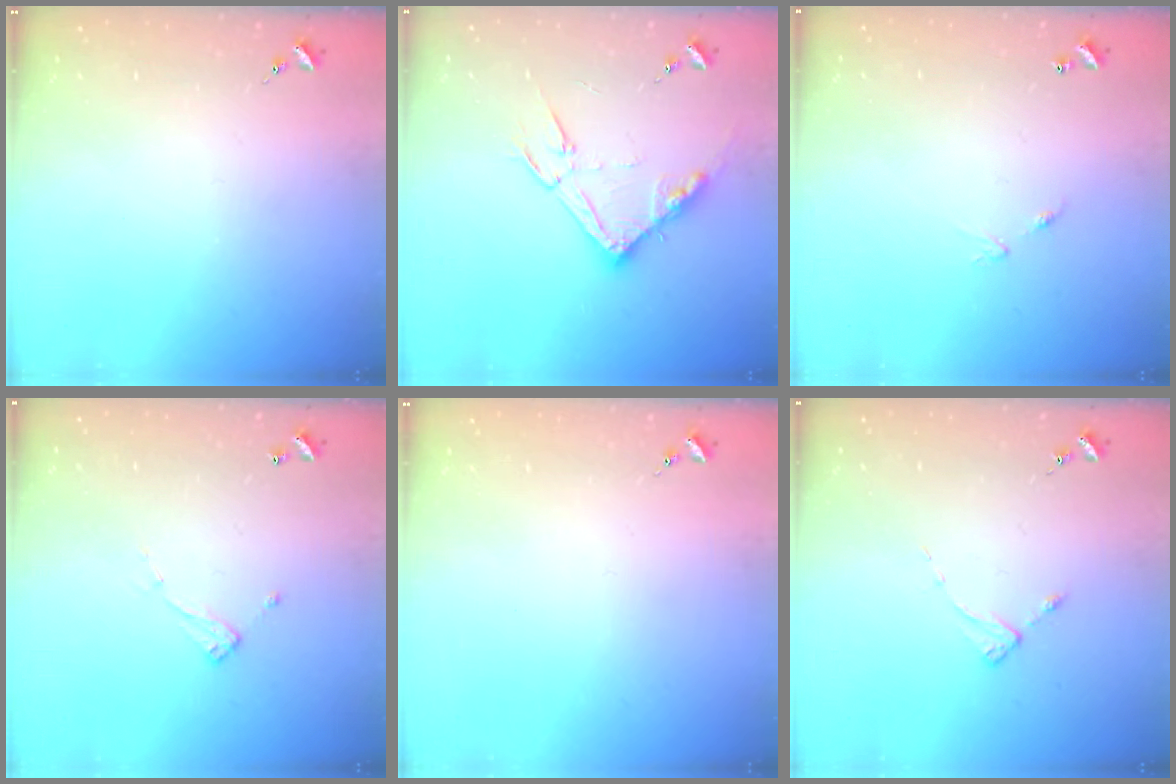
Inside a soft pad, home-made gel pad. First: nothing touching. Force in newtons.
{"total": 14.8, "press": 14.8, "slide": 0.4}
{"total": 5.0, "press": 5.0, "slide": 0.5}
{"total": 6.9, "press": 6.9, "slide": 0.3}
{"total": 0.0}
{"total": 2.1, "press": 2.0, "slide": 0.4}